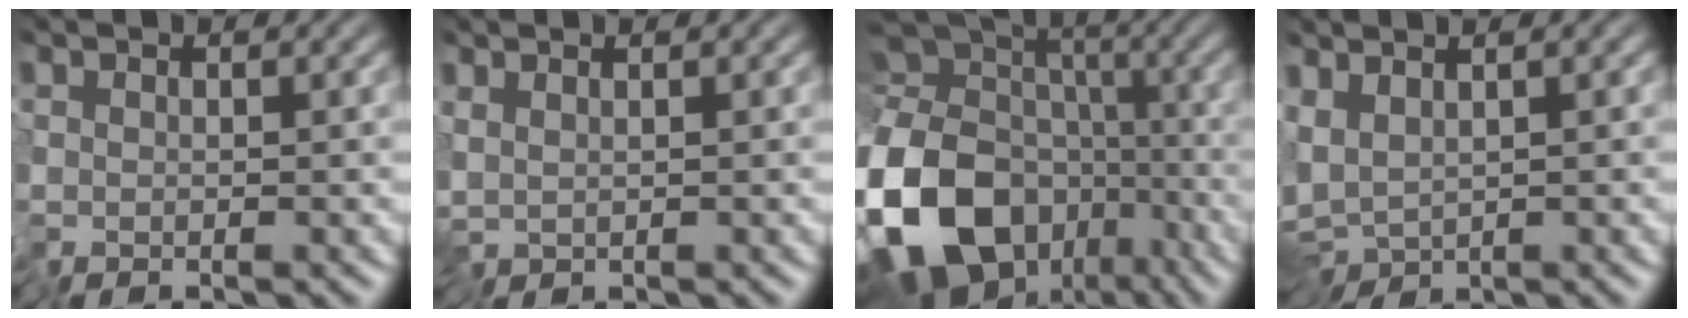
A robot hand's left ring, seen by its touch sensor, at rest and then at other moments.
{"total": 1.4, "force": [0.0, 0.6, 1.2], "torque": [-0.028, -0.002, -0.002]}
{"total": 18.5, "force": [-8.4, 12.9, 10.4], "torque": [-0.234, -0.018, -0.128]}
{"total": 5.4, "force": [-1.4, 3.1, 4.2], "torque": [-0.095, -0.013, -0.014]}